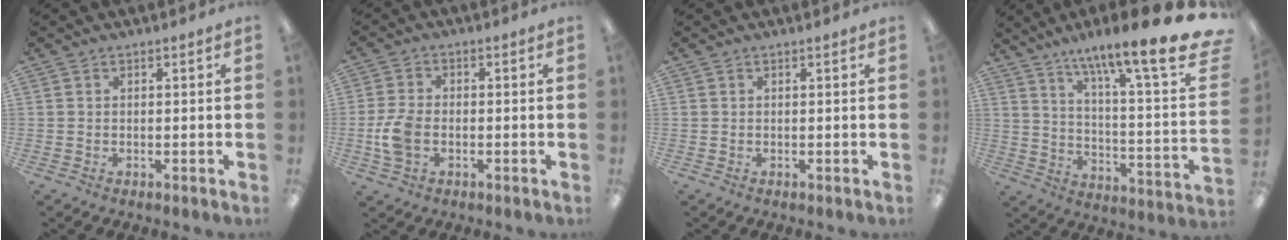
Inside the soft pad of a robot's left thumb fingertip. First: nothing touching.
{"total": 7.6, "force": [-1.5, 5.0, 5.5], "torque": [-0.121, 0.008, -0.029]}
{"total": 0.0}
{"total": 16.9, "force": [11.7, 1.7, 12.1], "torque": [-0.187, -0.091, 0.172]}